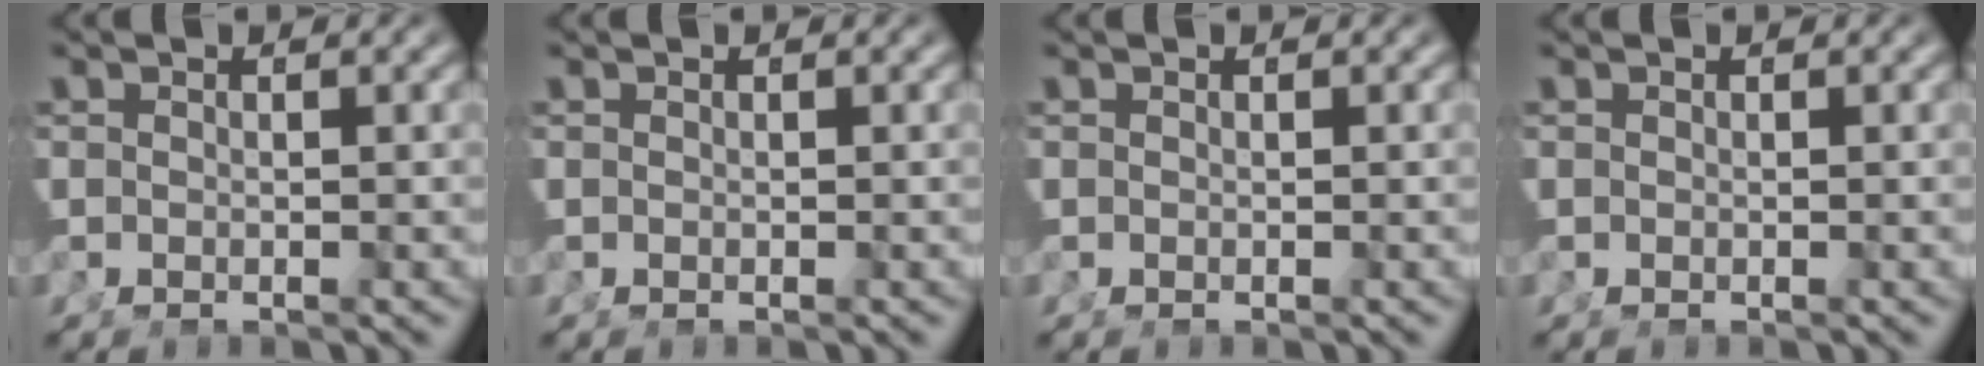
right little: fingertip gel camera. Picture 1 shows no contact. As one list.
[{"total": 0.0}, {"total": 0.0}, {"total": 0.0}]